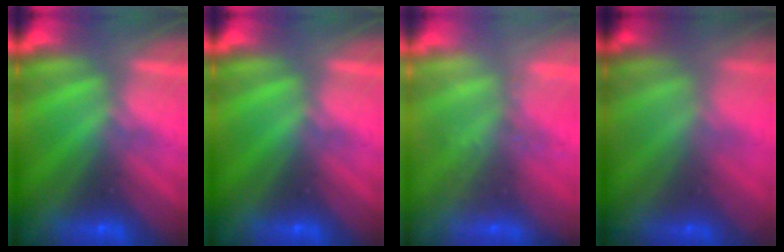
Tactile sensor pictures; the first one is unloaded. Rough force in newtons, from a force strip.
{"total": 0.0}
{"total": 2.3}
{"total": 1.5}